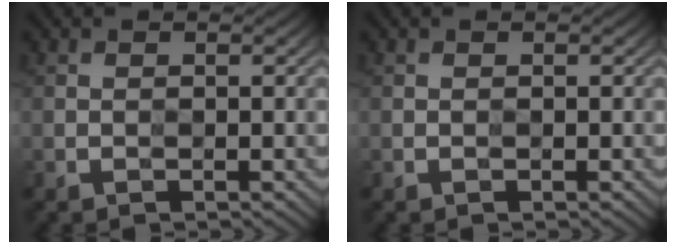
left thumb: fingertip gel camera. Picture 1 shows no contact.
{"total": 0.0}